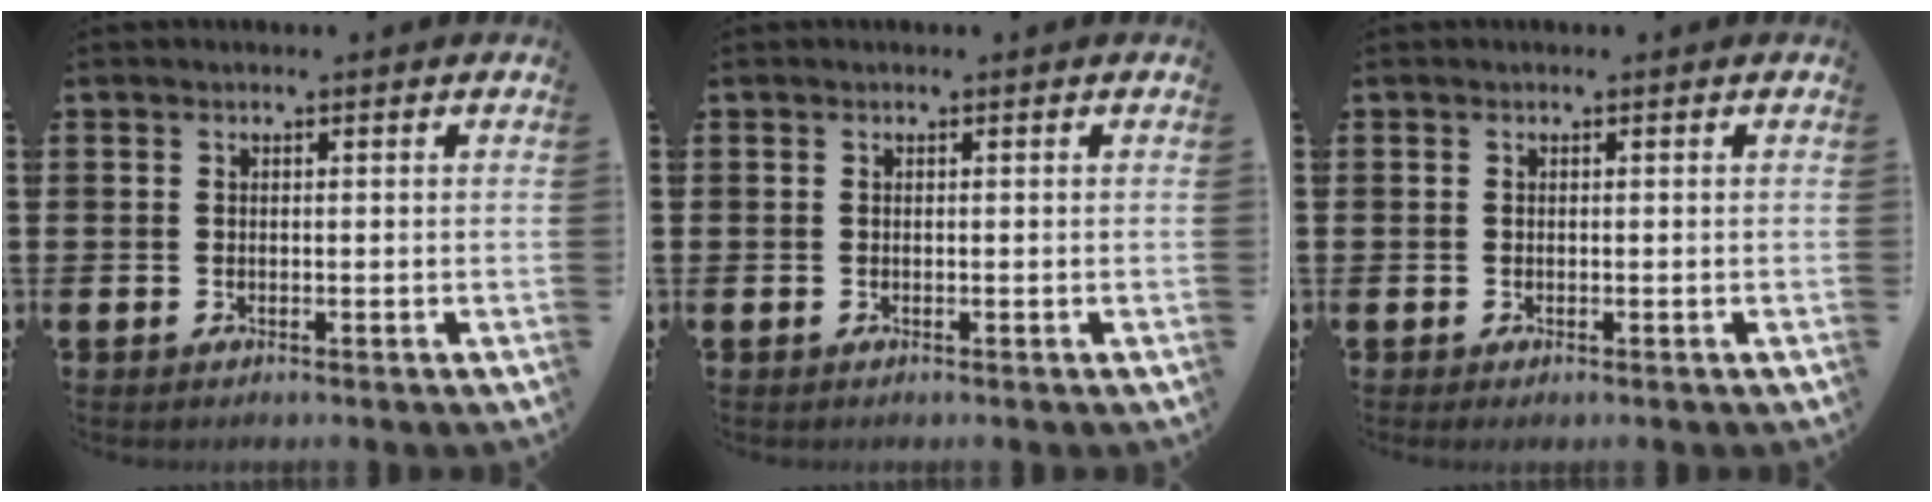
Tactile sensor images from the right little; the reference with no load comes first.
{"total": 0.0}
{"total": 0.0}